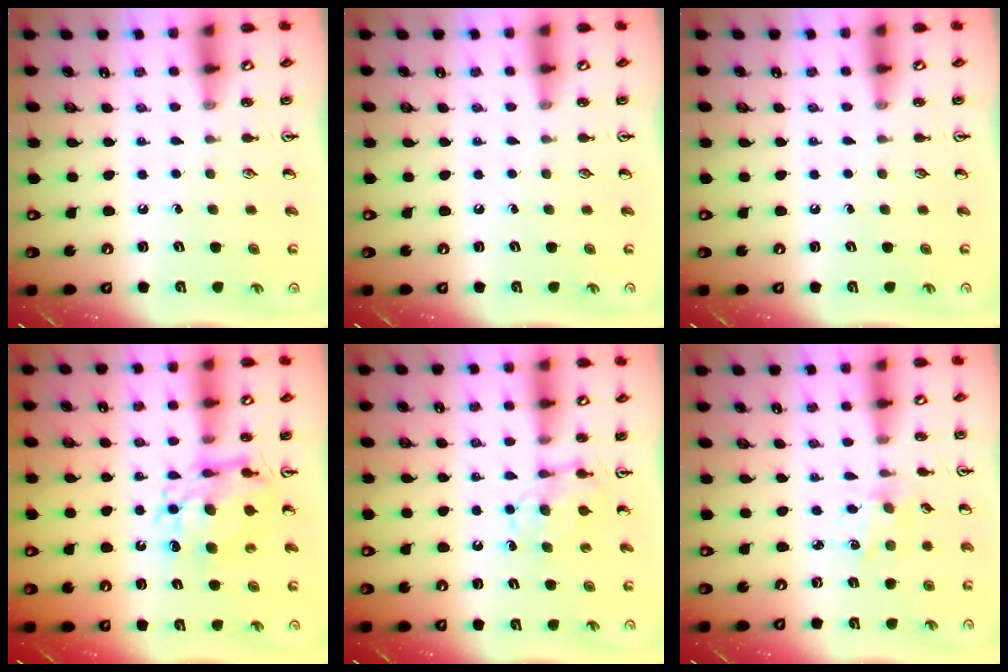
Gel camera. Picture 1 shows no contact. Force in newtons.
{"total": 0.0}
{"total": 0.0}
{"total": 10.9, "press": 10.8, "slide": 1.4}
{"total": 4.7, "press": 4.6, "slide": 0.8}
{"total": 1.9, "press": 1.9, "slide": 0.3}